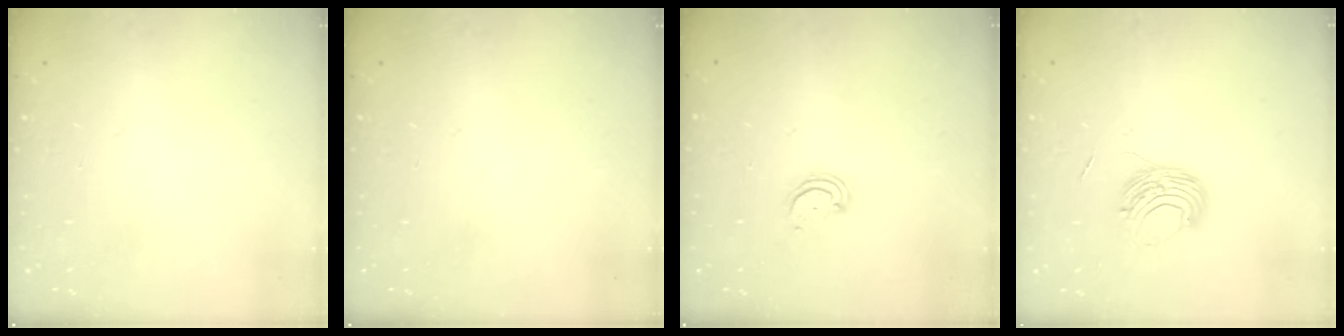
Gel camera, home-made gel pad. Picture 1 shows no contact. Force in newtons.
{"total": 0.0}
{"total": 2.8, "press": 2.8, "slide": 0.3}
{"total": 8.7, "press": 8.6, "slide": 0.8}